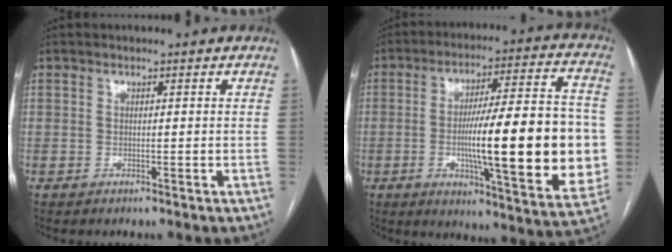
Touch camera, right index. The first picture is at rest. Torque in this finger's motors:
{"motor_torque": [1.20, -0.49, 0.77, 0.19]}